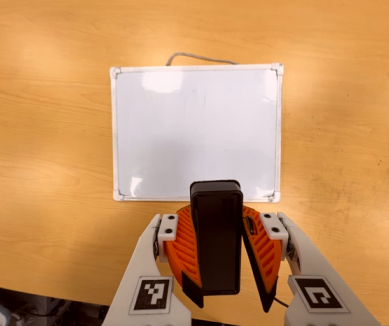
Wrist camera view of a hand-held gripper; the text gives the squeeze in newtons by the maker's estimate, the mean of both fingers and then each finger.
{"total": 10.4, "left": 10.3, "right": 10.6}